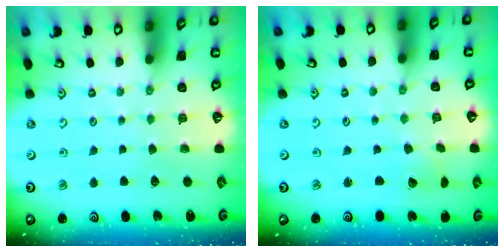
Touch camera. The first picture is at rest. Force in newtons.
{"total": 2.3, "press": 2.3, "slide": 0.0}